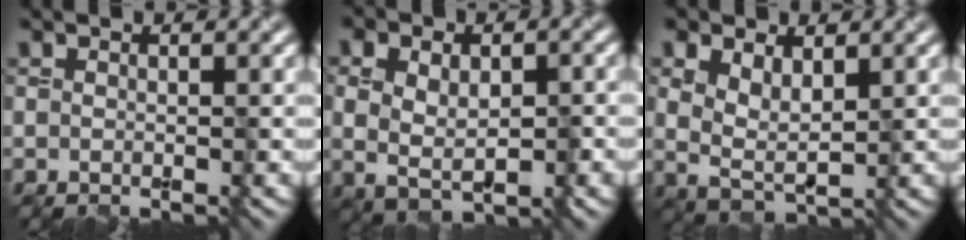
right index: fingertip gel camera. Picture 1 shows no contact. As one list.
[{"total": 4.6, "force": [-0.3, 2.7, 3.7], "torque": [-0.072, -0.010, 0.013]}, {"total": 2.6, "force": [1.1, 1.4, 1.8], "torque": [-0.049, -0.007, 0.033]}]